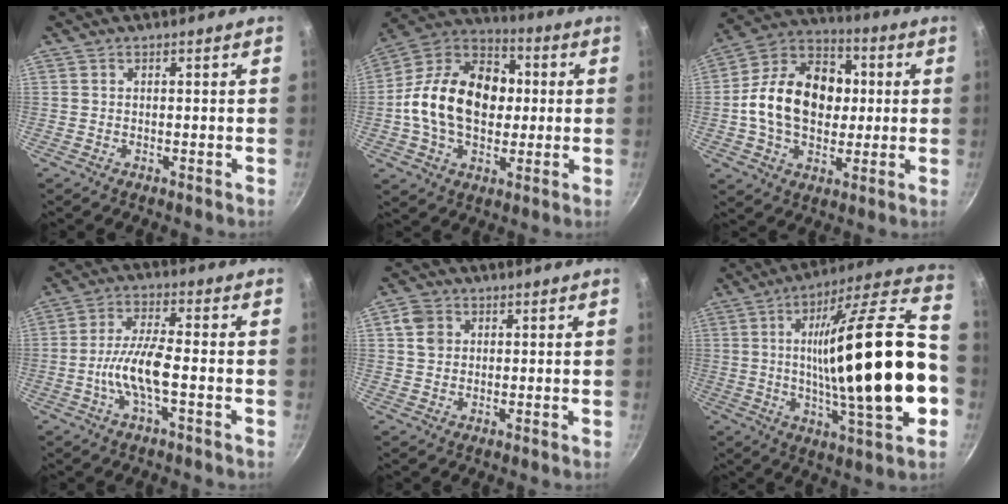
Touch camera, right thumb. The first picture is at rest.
{"total": 20.9, "force": [0.4, 14.9, 14.7], "torque": [-0.213, 0.032, -0.009]}
{"total": 19.4, "force": [0.7, 14.2, 13.2], "torque": [-0.188, 0.028, -0.003]}
{"total": 8.2, "force": [-2.4, 2.4, 7.4], "torque": [-0.149, 0.026, -0.054]}
{"total": 4.4, "force": [1.1, 3.7, 2.0], "torque": [-0.023, 0.003, 0.015]}
{"total": 30.1, "force": [-2.2, 7.6, 29.0], "torque": [-0.440, 0.023, -0.032]}